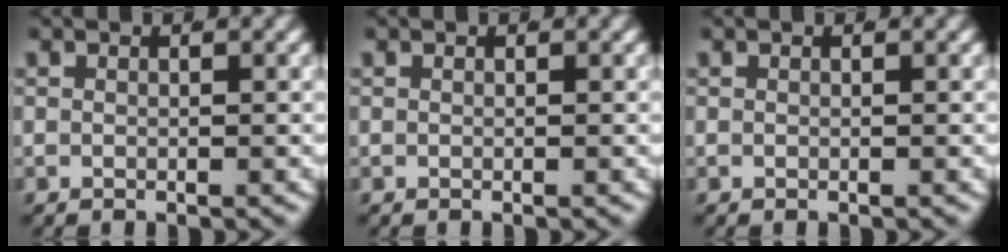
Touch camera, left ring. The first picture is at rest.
{"total": 0.0}
{"total": 0.0}